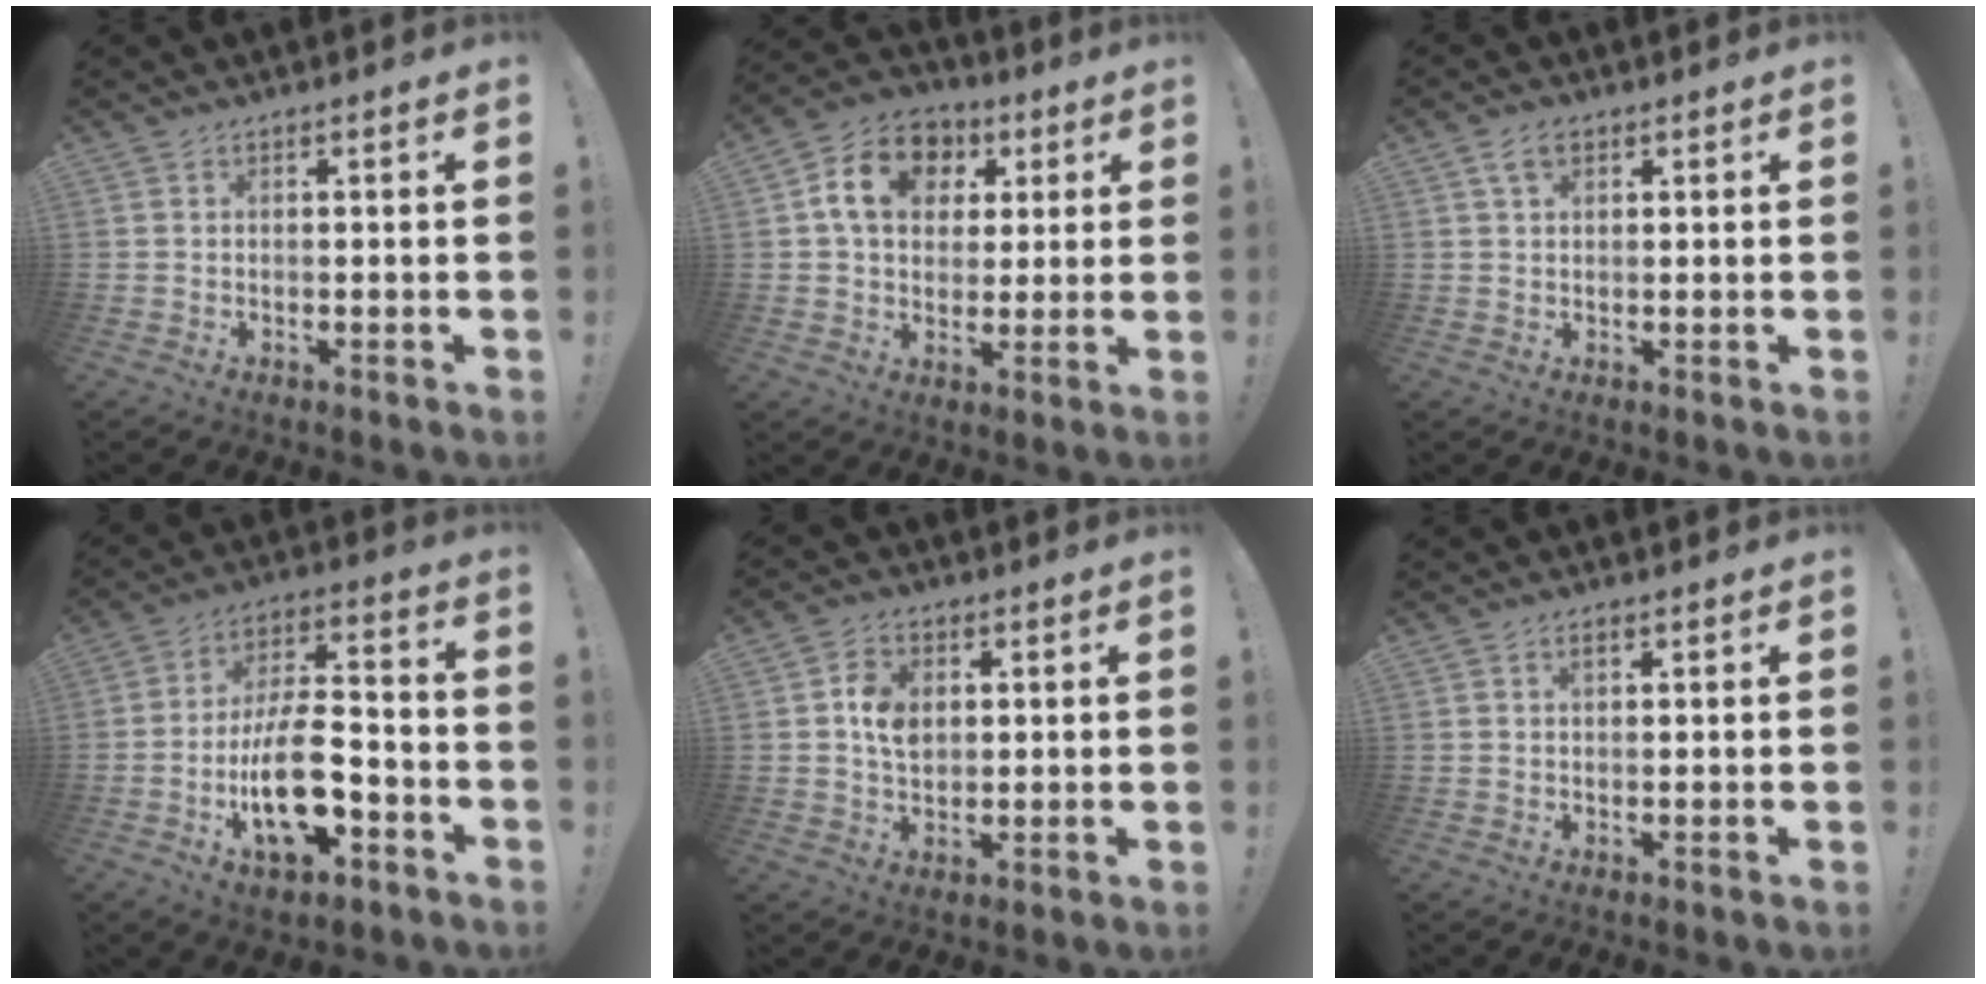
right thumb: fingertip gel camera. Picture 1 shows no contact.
{"total": 14.1, "force": [4.5, 11.0, 7.5], "torque": [-0.114, 0.001, 0.089]}
{"total": 4.0, "force": [2.0, 2.5, 2.4], "torque": [-0.038, 0.001, 0.036]}
{"total": 17.9, "force": [-6.1, 8.3, 14.6], "torque": [-0.259, 0.033, -0.099]}
{"total": 7.4, "force": [1.1, 5.6, 4.7], "torque": [-0.082, 0.006, 0.022]}
{"total": 1.2, "force": [0.7, 0.5, 0.9], "torque": [-0.017, 0.003, 0.011]}